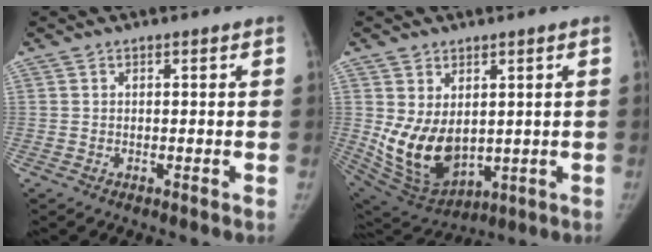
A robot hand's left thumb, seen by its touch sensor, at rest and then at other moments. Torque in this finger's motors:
{"motor_torque": [0.81, 1.10, 1.02, -0.99, 0.28]}